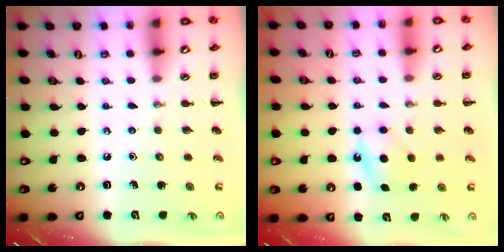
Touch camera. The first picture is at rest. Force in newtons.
{"total": 5.7, "press": 5.5, "slide": 1.5}